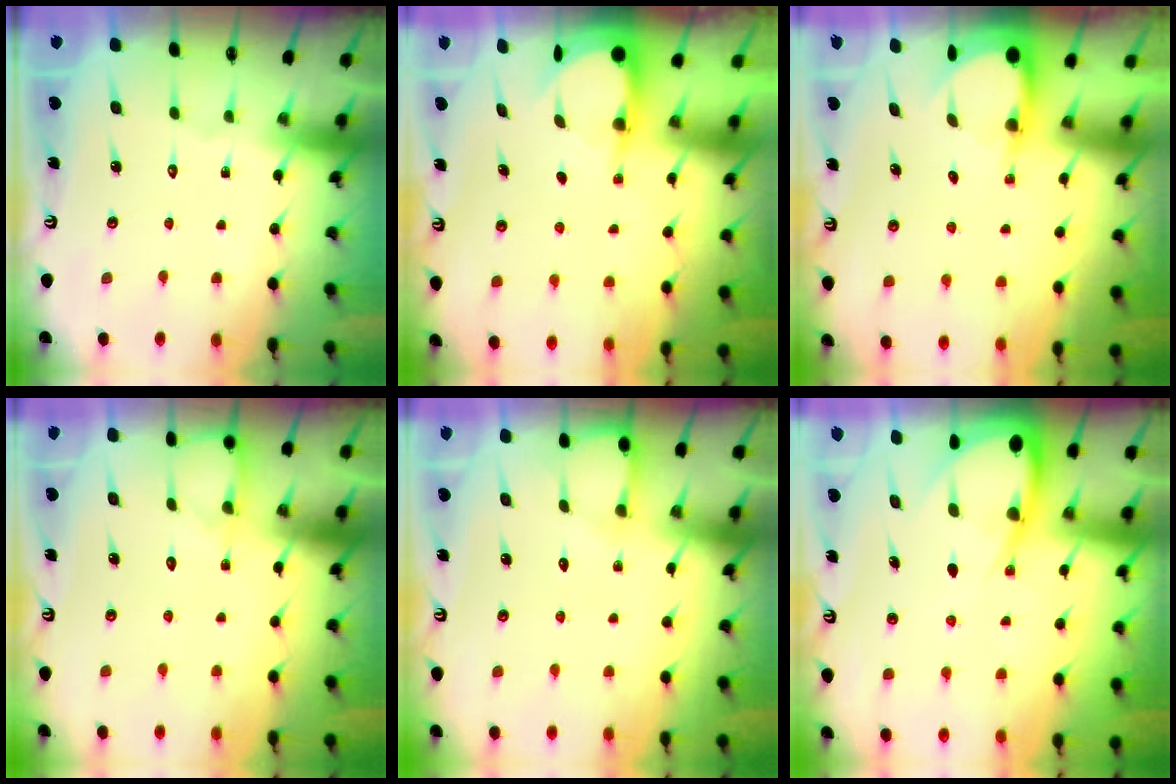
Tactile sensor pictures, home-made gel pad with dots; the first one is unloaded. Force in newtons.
{"total": 3.9, "press": 3.9, "slide": 0.4}
{"total": 3.4, "press": 3.4, "slide": 0.2}
{"total": 6.0, "press": 6.0, "slide": 0.5}
{"total": 3.9, "press": 3.9, "slide": 0.4}
{"total": 8.4, "press": 8.4, "slide": 0.8}